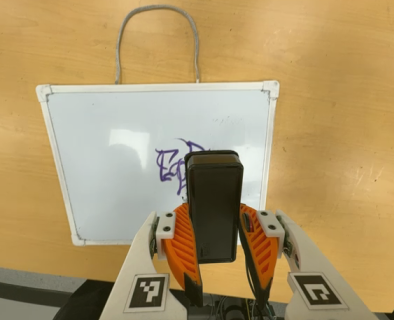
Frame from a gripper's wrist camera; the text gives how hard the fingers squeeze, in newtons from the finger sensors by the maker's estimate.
{"total": 9.3, "left": 8.0, "right": 10.6}